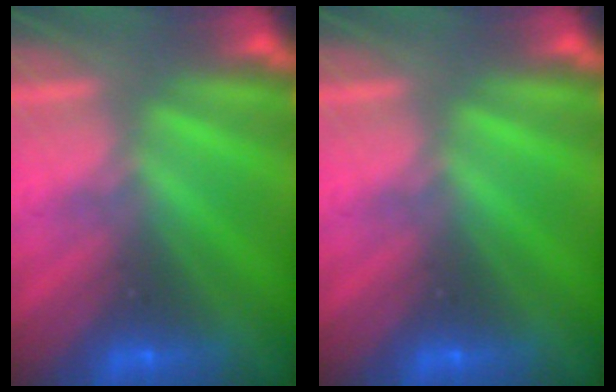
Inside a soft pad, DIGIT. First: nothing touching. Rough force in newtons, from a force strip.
{"total": 0.0}